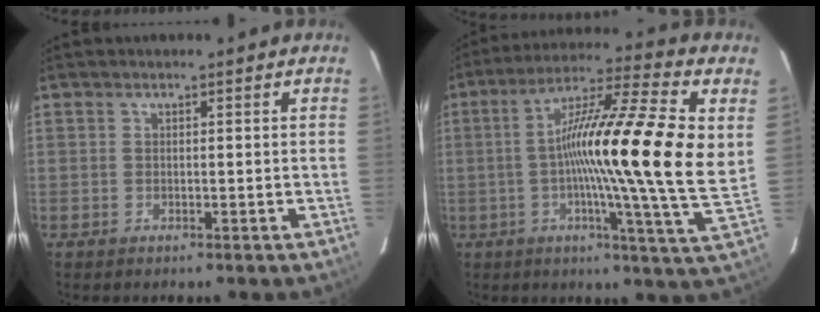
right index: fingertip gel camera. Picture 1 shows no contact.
{"total": 21.4, "force": [2.0, -0.4, 21.3], "torque": [-0.328, 0.009, 0.010]}